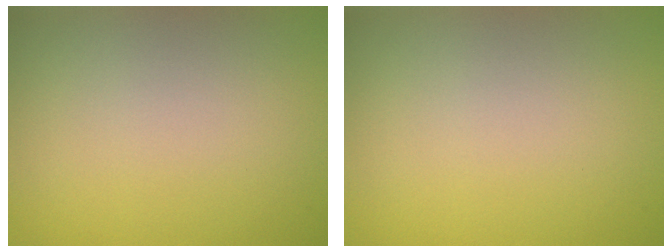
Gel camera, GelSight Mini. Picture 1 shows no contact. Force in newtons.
{"total": 0.0}